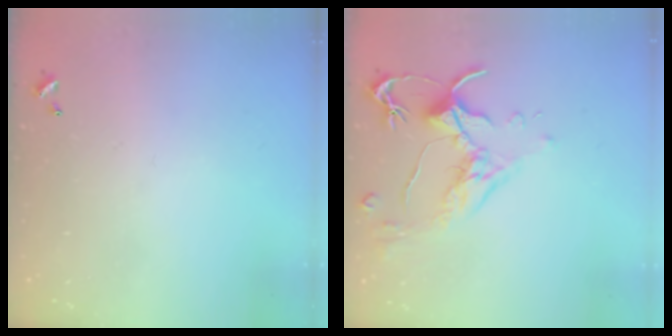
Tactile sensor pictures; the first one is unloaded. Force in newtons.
{"total": 1.5, "press": 1.4, "slide": 0.6}